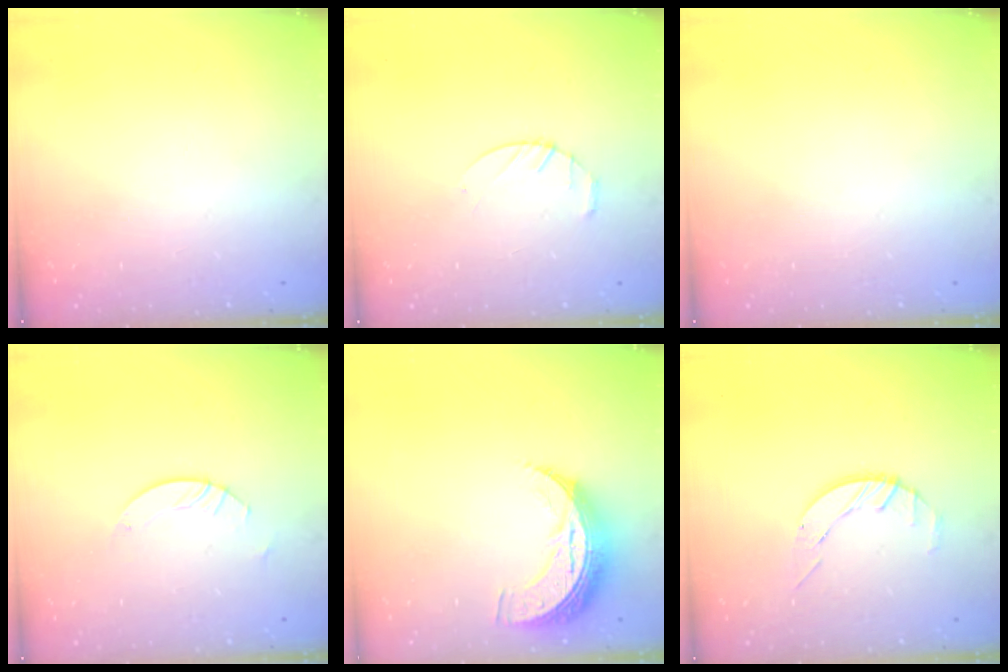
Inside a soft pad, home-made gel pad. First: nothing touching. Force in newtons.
{"total": 3.2, "press": 3.2, "slide": 0.5}
{"total": 0.0}
{"total": 3.0, "press": 3.0, "slide": 0.3}
{"total": 10.1, "press": 10.1, "slide": 0.7}
{"total": 3.4, "press": 3.4, "slide": 0.4}